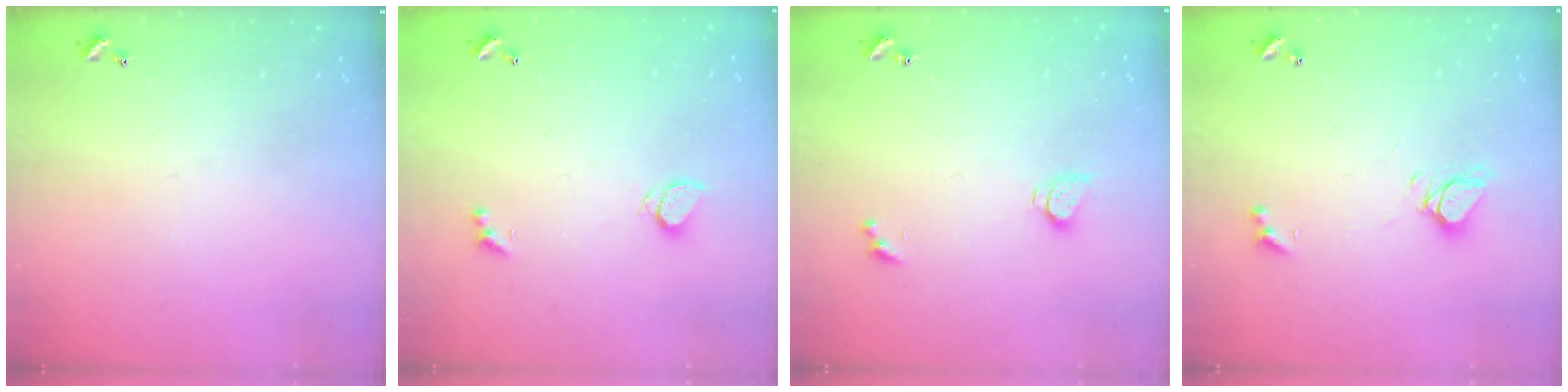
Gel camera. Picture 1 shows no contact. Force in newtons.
{"total": 2.0, "press": 2.0, "slide": 0.5}
{"total": 2.6, "press": 2.5, "slide": 0.3}
{"total": 6.1, "press": 6.0, "slide": 0.8}